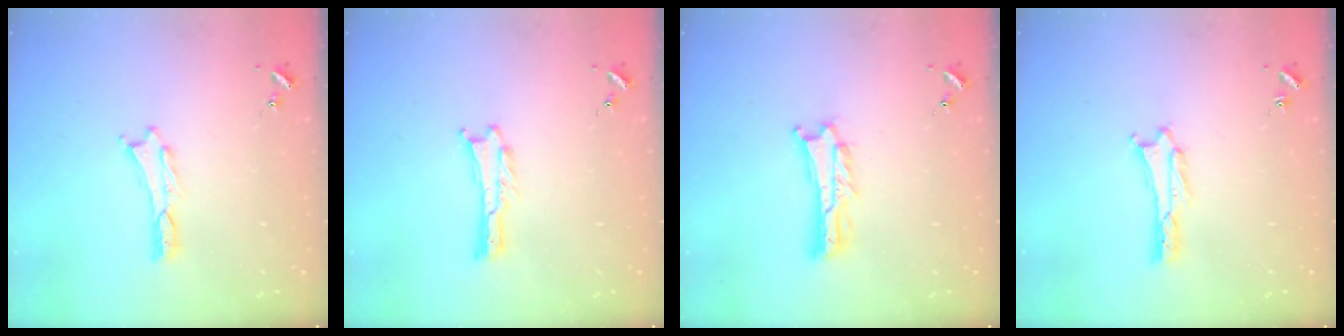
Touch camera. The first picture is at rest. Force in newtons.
{"total": 0.0}
{"total": 2.0, "press": 2.0, "slide": 0.3}
{"total": 1.8, "press": 1.8, "slide": 0.2}